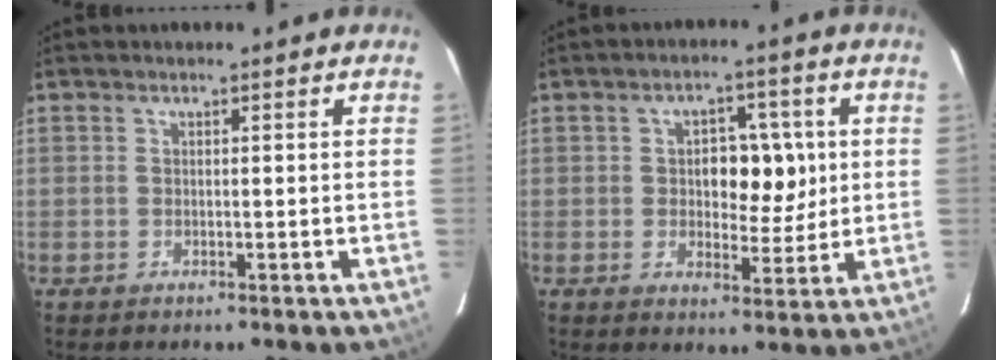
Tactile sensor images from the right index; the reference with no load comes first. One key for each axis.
{"total": 7.2, "fx": 1.0, "fy": 4.2, "fz": 5.8, "tx": -0.077, "ty": 0.016, "tz": 0.020}